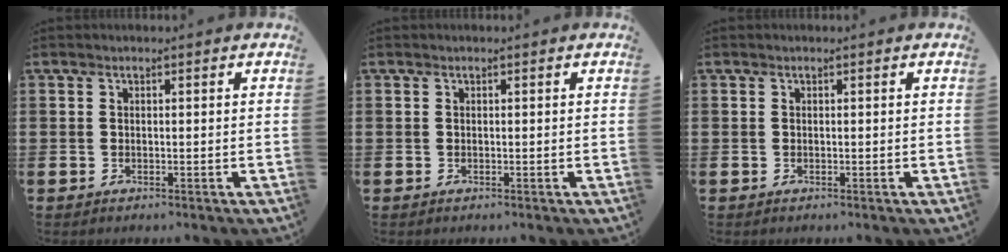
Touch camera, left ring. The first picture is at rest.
{"total": 0.0}
{"total": 0.0}